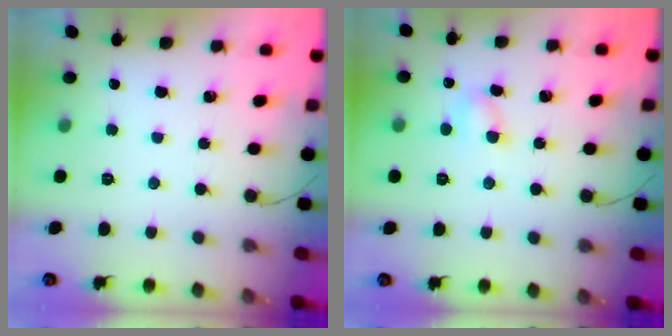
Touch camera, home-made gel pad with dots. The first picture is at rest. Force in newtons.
{"total": 3.4, "press": 3.3, "slide": 0.8}